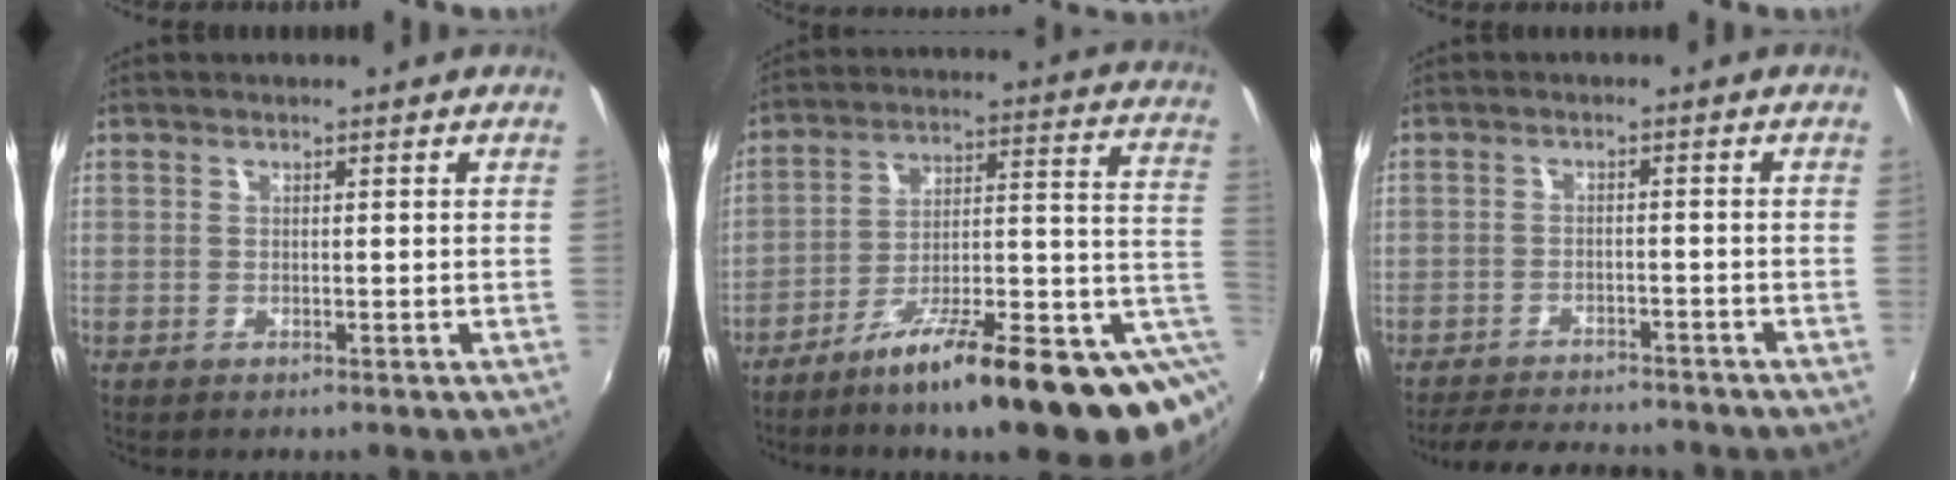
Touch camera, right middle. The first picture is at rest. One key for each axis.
{"total": 20.9, "fx": -7.9, "fy": 3.5, "fz": 19.0, "tx": -0.253, "ty": -0.011, "tz": -0.121}
{"total": 11.1, "fx": -10.1, "fy": 2.7, "fz": 3.9, "tx": -0.095, "ty": -0.010, "tz": -0.147}